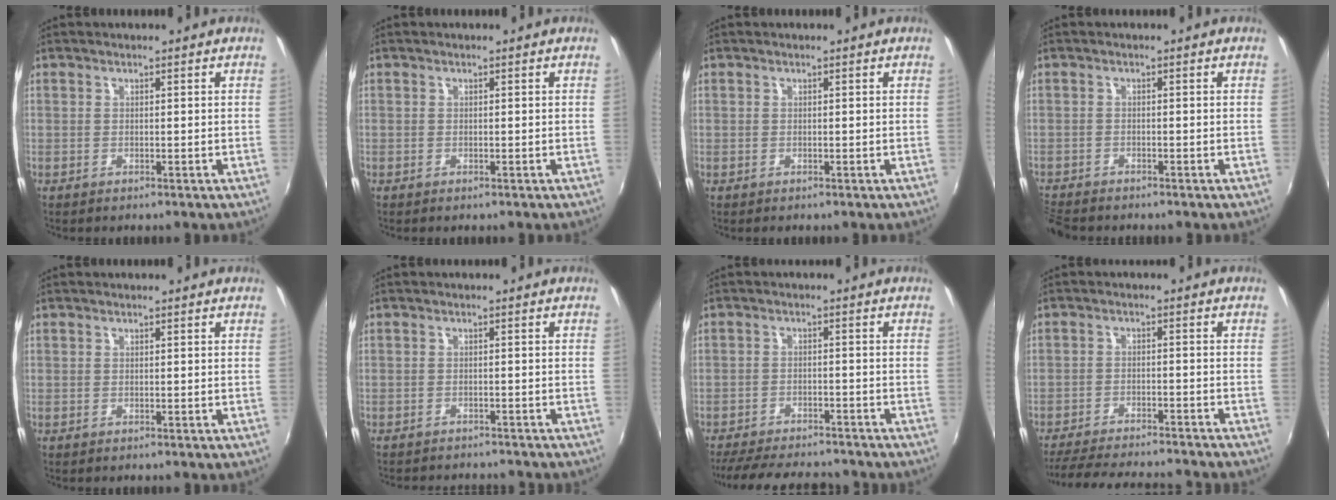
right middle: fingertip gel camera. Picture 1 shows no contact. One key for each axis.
{"total": 0.0}
{"total": 0.5, "fx": -0.2, "fy": 0.4, "fz": -0.1, "tx": 0.002, "ty": -0.002, "tz": -0.005}
{"total": 4.6, "fx": -4.4, "fy": 0.8, "fz": 1.3, "tx": -0.043, "ty": -0.022, "tz": -0.084}
{"total": 0.0}
{"total": 6.9, "fx": -6.4, "fy": 1.5, "fz": 2.1, "tx": -0.055, "ty": -0.015, "tz": -0.090}
{"total": 13.1, "fx": -11.5, "fy": 3.8, "fz": 5.0, "tx": -0.121, "ty": -0.004, "tz": -0.172}
{"total": 15.7, "fx": -14.1, "fy": 1.8, "fz": 6.6, "tx": -0.135, "ty": -0.019, "tz": -0.211}